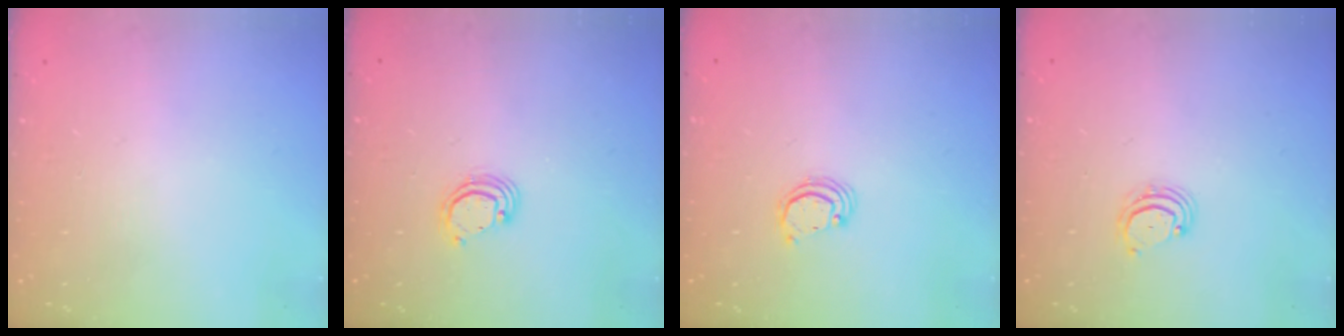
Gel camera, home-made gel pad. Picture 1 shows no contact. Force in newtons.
{"total": 3.8, "press": 3.8, "slide": 0.1}
{"total": 2.2, "press": 2.2, "slide": 0.2}
{"total": 3.1, "press": 3.1, "slide": 0.4}